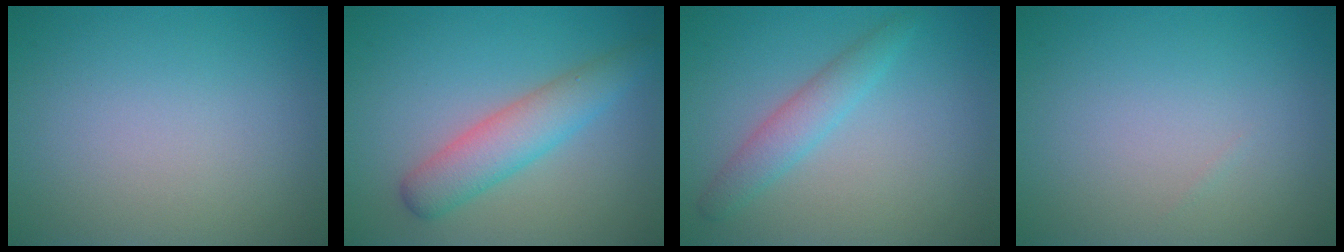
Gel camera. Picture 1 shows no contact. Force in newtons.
{"total": 4.1, "press": 4.1, "slide": 0.2}
{"total": 2.5, "press": 2.5, "slide": 0.1}
{"total": 0.0}